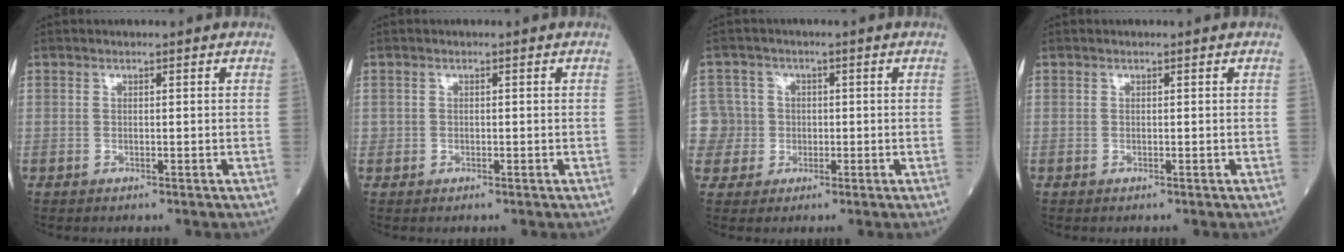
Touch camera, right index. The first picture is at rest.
{"total": 0.6, "force": [-0.2, 0.6, 0.1], "torque": [-0.001, 0.004, -0.005]}
{"total": 6.1, "force": [-0.7, 6.0, -0.3], "torque": [0.006, 0.024, -0.012]}
{"total": 0.0}